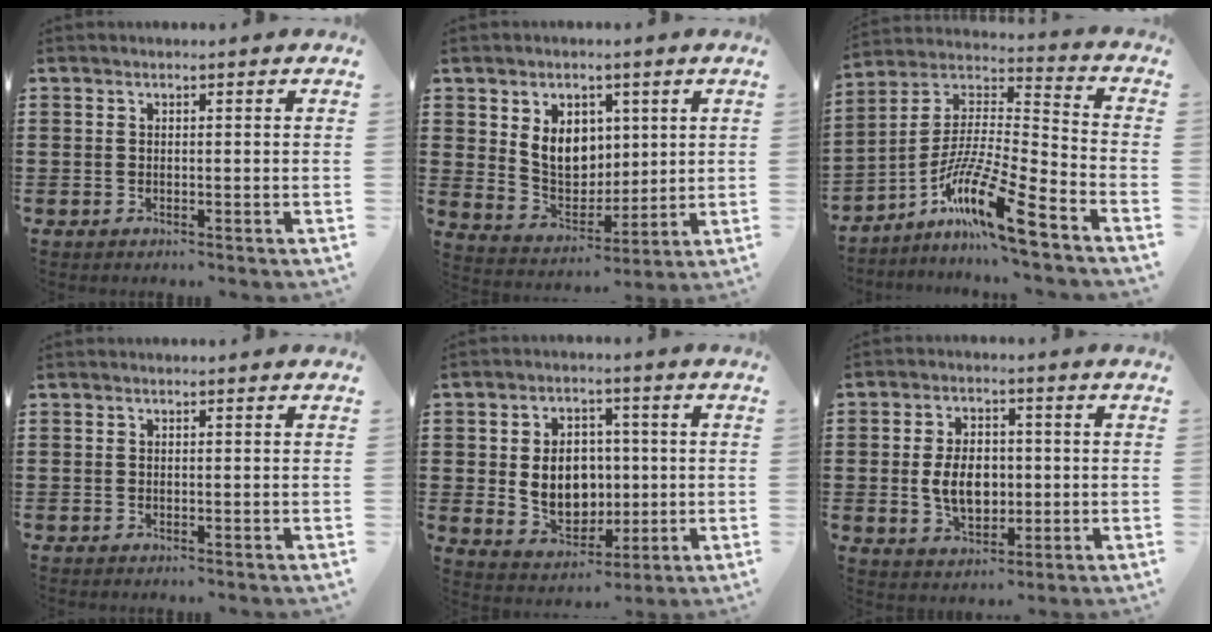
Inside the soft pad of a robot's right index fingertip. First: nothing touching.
{"total": 7.6, "force": [2.2, 6.0, 4.0], "torque": [-0.083, 0.012, 0.040]}
{"total": 13.8, "force": [-9.3, 1.3, 10.1], "torque": [-0.196, 0.000, -0.179]}
{"total": 0.0}
{"total": 8.3, "force": [0.3, 6.5, 5.2], "torque": [-0.080, 0.011, 0.004]}
{"total": 6.8, "force": [-0.3, 4.5, 5.0], "torque": [-0.096, 0.002, -0.014]}